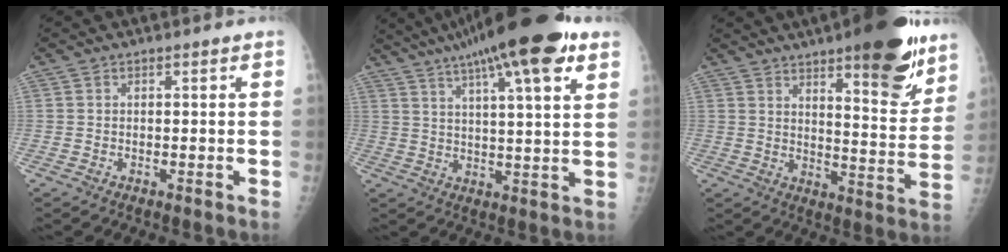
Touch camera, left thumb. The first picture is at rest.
{"total": 20.4, "force": [12.1, 4.0, 16.0], "torque": [-0.247, -0.005, 0.183]}
{"total": 18.5, "force": [11.7, 5.1, 13.4], "torque": [-0.146, -0.070, 0.167]}